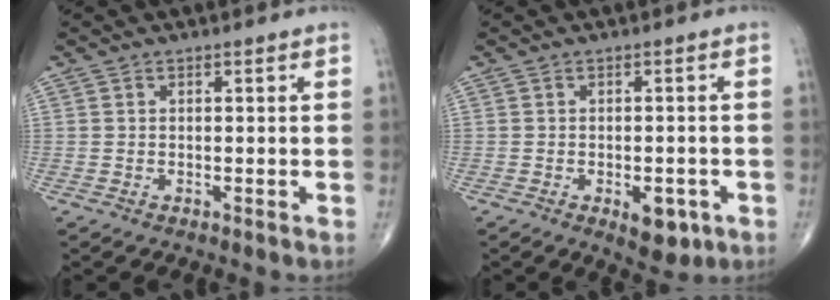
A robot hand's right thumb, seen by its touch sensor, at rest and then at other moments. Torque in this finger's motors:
{"motor_torque": [1.67, 0.63, 0.35, -0.55, 0.16]}